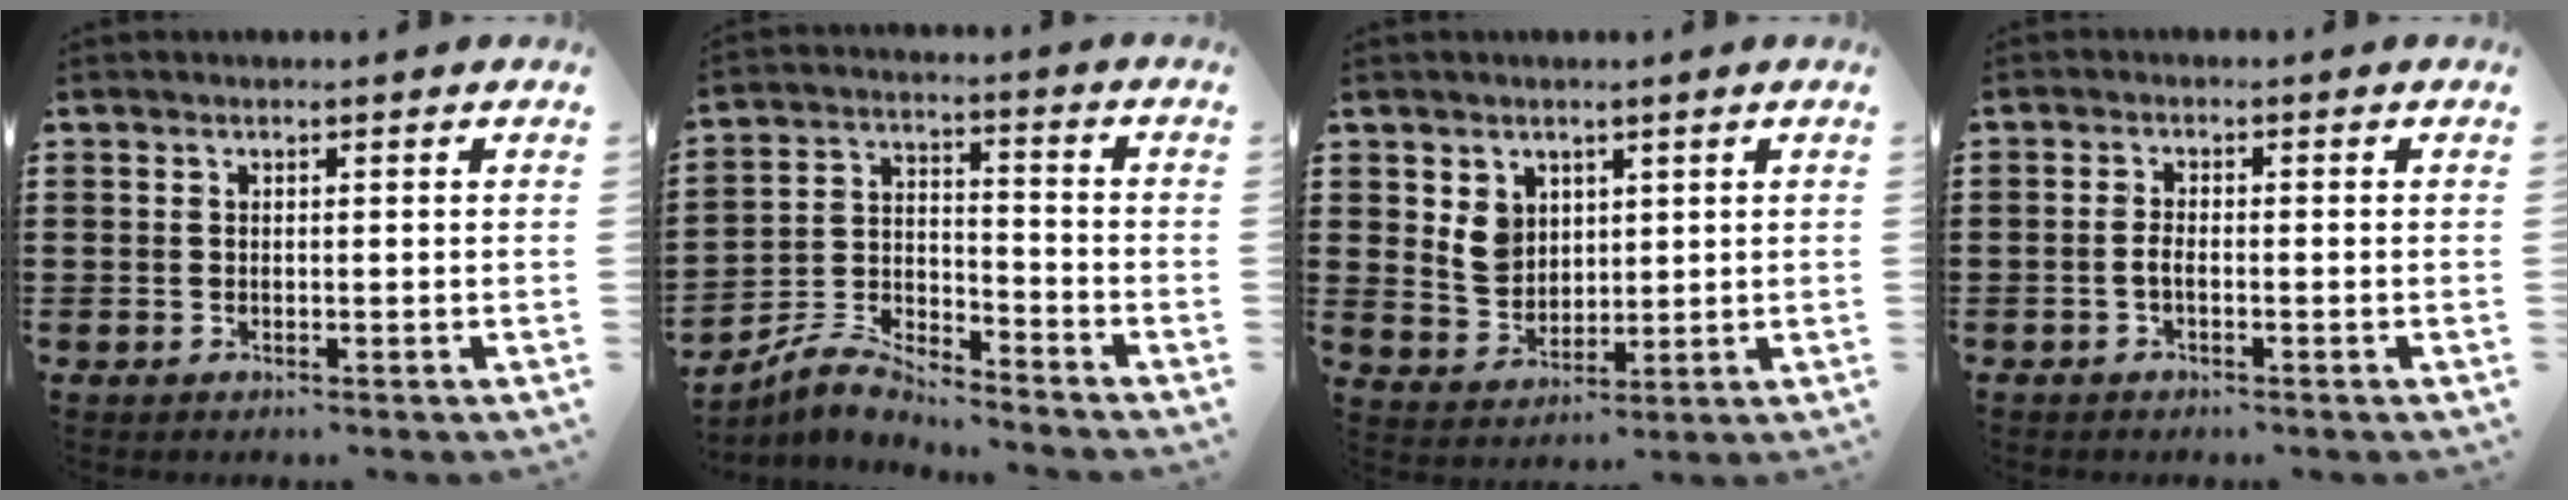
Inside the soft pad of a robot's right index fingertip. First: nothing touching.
{"total": 5.4, "force": [-5.1, 1.2, 1.1], "torque": [-0.043, 0.003, -0.108]}
{"total": 5.3, "force": [2.1, 4.4, 2.0], "torque": [-0.048, 0.010, 0.040]}
{"total": 1.5, "force": [-0.8, 0.4, 1.2], "torque": [-0.031, -0.003, -0.017]}